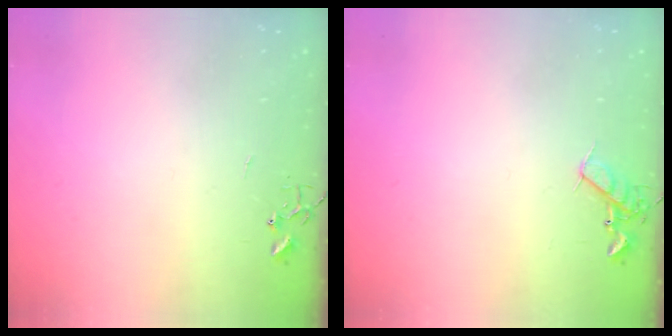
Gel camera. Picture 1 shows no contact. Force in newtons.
{"total": 7.5, "press": 7.5, "slide": 0.8}